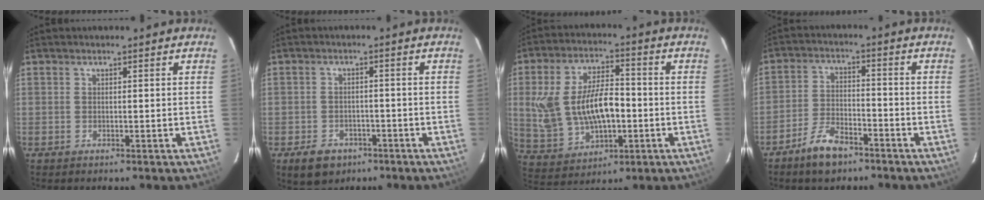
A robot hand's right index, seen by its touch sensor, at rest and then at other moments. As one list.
[{"total": 6.4, "force": [-3.6, 4.8, 2.3], "torque": [-0.057, 0.010, -0.044]}, {"total": 15.7, "force": [-1.0, 8.7, 13.0], "torque": [-0.272, 0.008, 0.005]}, {"total": 7.5, "force": [-5.5, 3.2, 3.9], "torque": [-0.093, 0.004, -0.101]}]